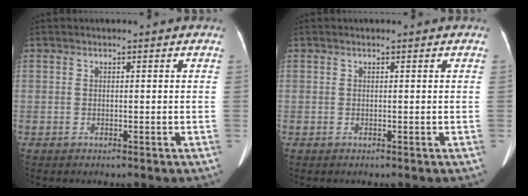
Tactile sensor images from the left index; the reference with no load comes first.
{"total": 0.0}